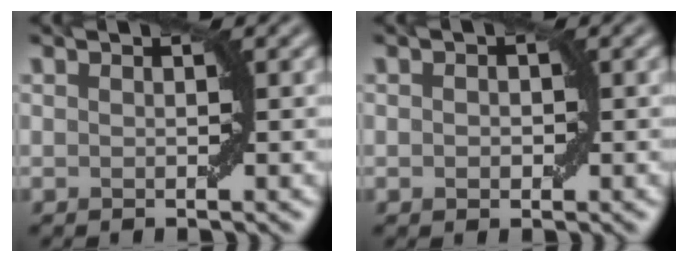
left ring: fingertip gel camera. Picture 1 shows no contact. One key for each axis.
{"total": 1.0, "fx": 0.0, "fy": 0.7, "fz": 0.7, "tx": -0.007, "ty": 0.001, "tz": 0.000}